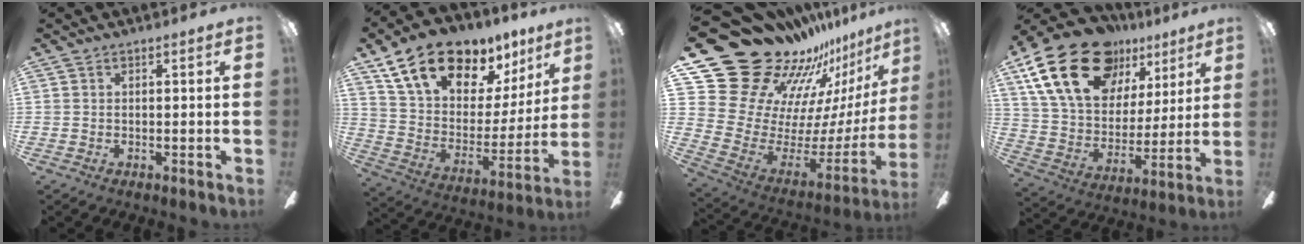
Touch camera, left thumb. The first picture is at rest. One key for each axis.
{"total": 19.4, "fx": 13.5, "fy": 10.0, "fz": 9.7, "tx": -0.169, "ty": -0.082, "tz": 0.245}
{"total": 25.8, "fx": 21.0, "fy": 12.4, "fz": 8.2, "tx": -0.120, "ty": -0.203, "tz": 0.427}
{"total": 25.0, "fx": 14.3, "fy": 15.2, "fz": 13.7, "tx": -0.256, "ty": -0.072, "tz": 0.261}